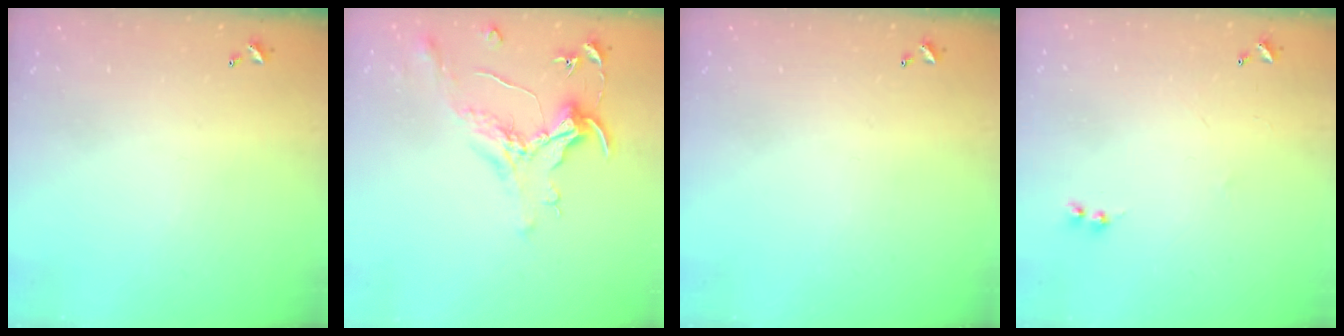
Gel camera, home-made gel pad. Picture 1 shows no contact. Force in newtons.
{"total": 1.6, "press": 1.4, "slide": 0.7}
{"total": 0.0}
{"total": 2.0, "press": 2.0, "slide": 0.5}